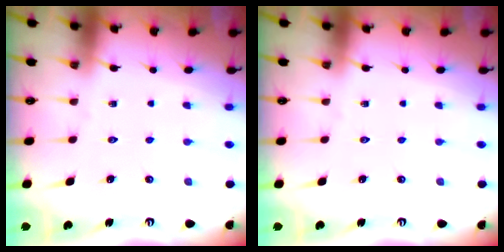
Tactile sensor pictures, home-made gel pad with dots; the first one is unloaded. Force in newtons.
{"total": 0.0}